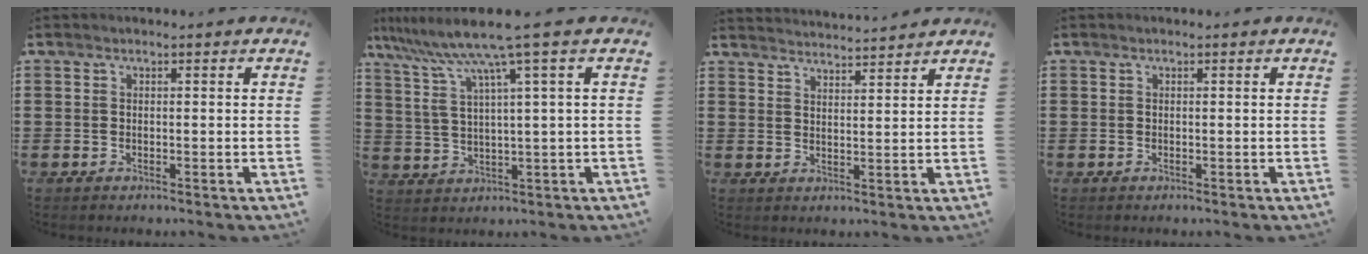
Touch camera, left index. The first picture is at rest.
{"total": 8.2, "force": [4.9, -0.6, 6.6], "torque": [-0.152, -0.028, 0.075]}
{"total": 3.0, "force": [2.9, -0.5, -0.3], "torque": [-0.004, -0.019, 0.053]}
{"total": 0.0}